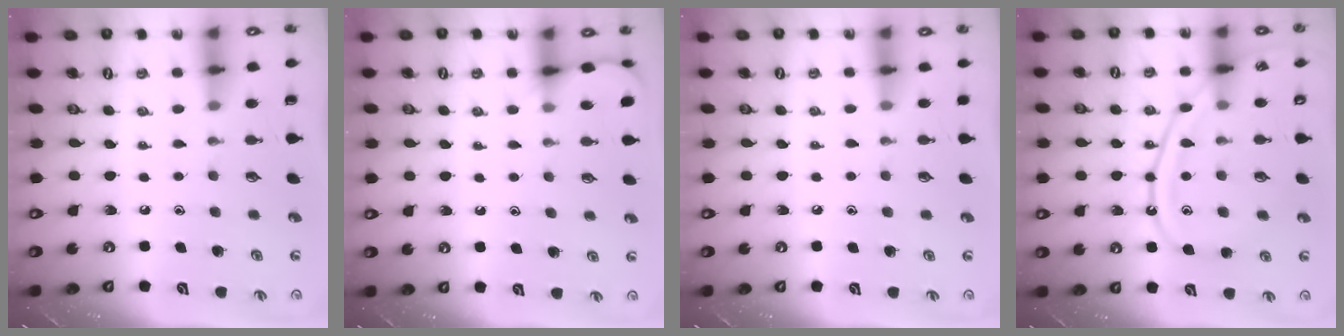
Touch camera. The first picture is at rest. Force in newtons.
{"total": 4.2, "press": 4.2, "slide": 0.4}
{"total": 2.6, "press": 2.6, "slide": 0.4}
{"total": 13.5, "press": 13.4, "slide": 1.2}